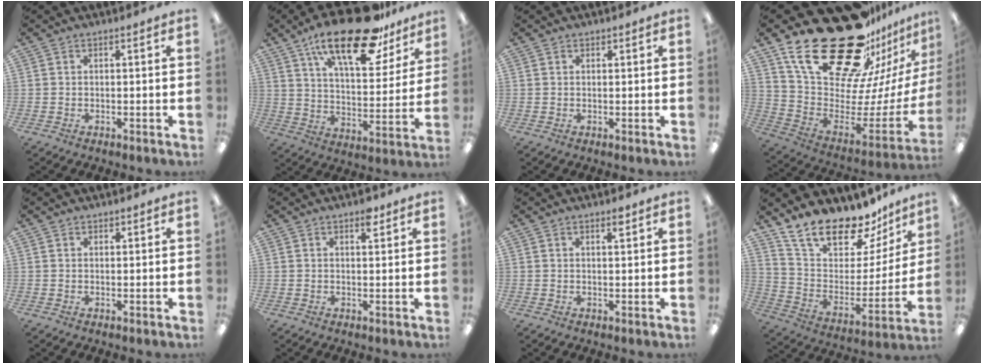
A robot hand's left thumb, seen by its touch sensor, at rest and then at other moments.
{"total": 22.7, "force": [15.7, 8.6, 14.0], "torque": [-0.216, -0.089, 0.263]}
{"total": 0.6, "force": [0.5, 0.3, 0.0], "torque": [0.000, 0.001, 0.009]}
{"total": 33.0, "force": [22.7, 15.7, 18.0], "torque": [-0.284, -0.164, 0.442]}
{"total": 0.9, "force": [0.7, 0.5, 0.0], "torque": [0.000, 0.000, 0.014]}
{"total": 2.8, "force": [1.9, 1.1, 1.7], "torque": [-0.013, -0.007, 0.029]}
{"total": 1.8, "force": [1.5, 0.4, 1.0], "torque": [-0.015, -0.004, 0.024]}
{"total": 20.4, "force": [17.0, 8.1, 7.9], "torque": [-0.140, -0.125, 0.301]}